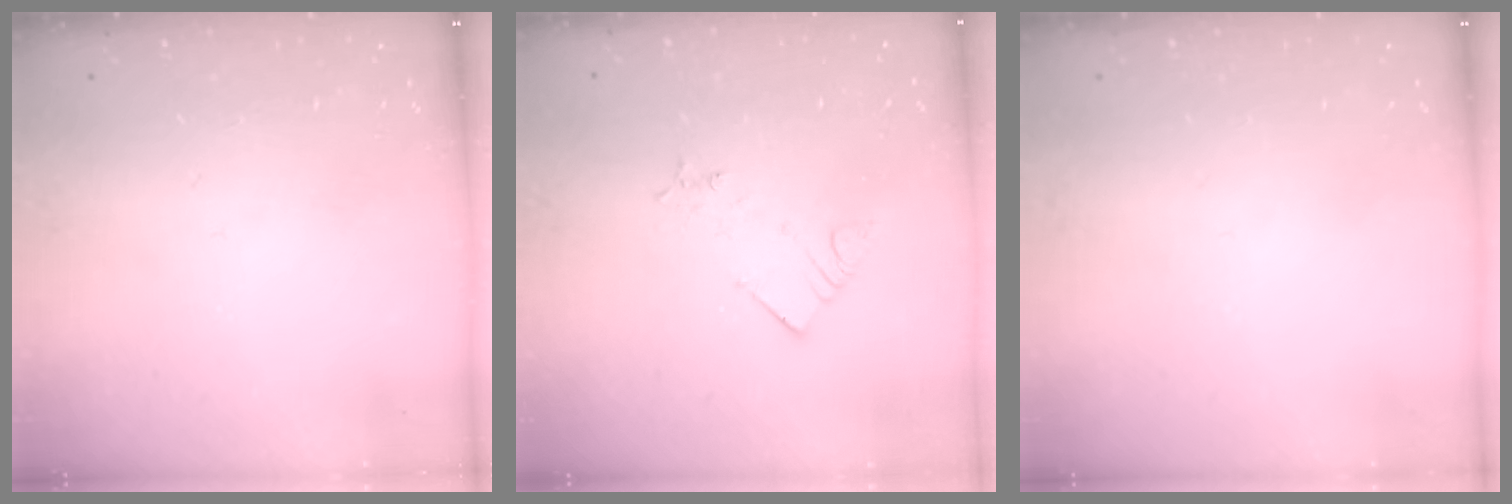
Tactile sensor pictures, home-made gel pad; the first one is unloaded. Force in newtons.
{"total": 2.8, "press": 2.7, "slide": 0.5}
{"total": 0.0}